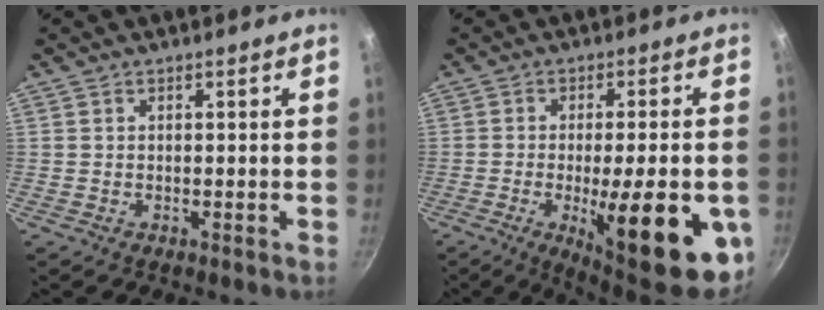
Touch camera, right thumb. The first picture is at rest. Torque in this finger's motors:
{"motor_torque": [0.22, 1.01, 1.93, -0.67, 0.16]}